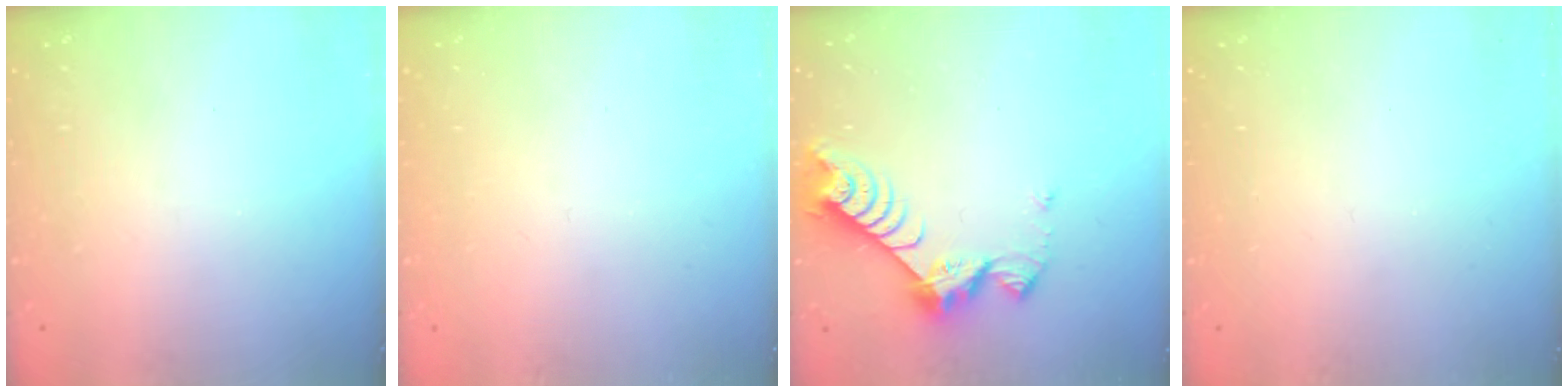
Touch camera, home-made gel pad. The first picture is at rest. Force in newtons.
{"total": 0.0}
{"total": 8.2, "press": 8.2, "slide": 0.5}
{"total": 0.0}